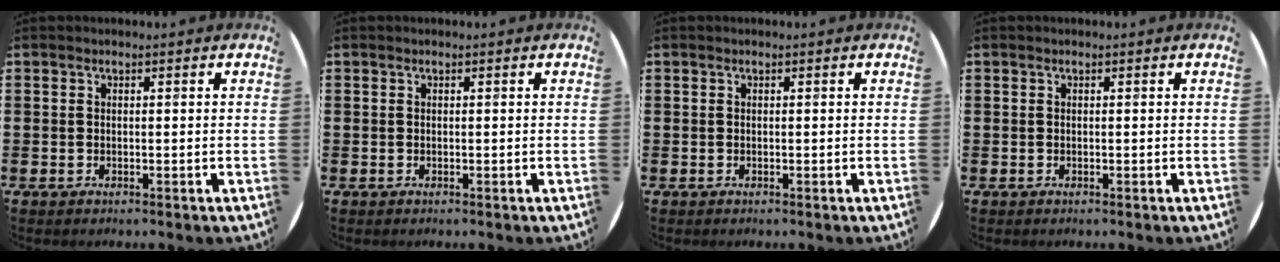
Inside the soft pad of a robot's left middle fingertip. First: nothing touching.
{"total": 0.0}
{"total": 0.0}
{"total": 0.0}